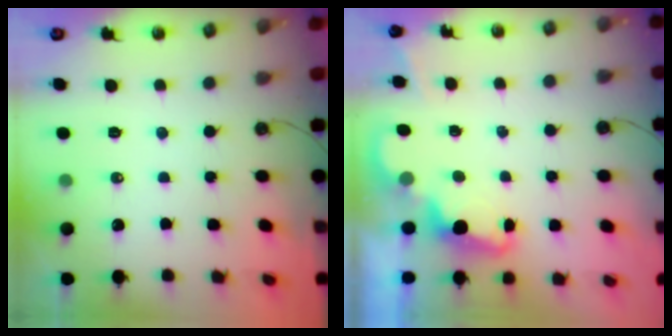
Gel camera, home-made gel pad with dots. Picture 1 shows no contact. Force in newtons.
{"total": 2.5, "press": 2.4, "slide": 0.5}